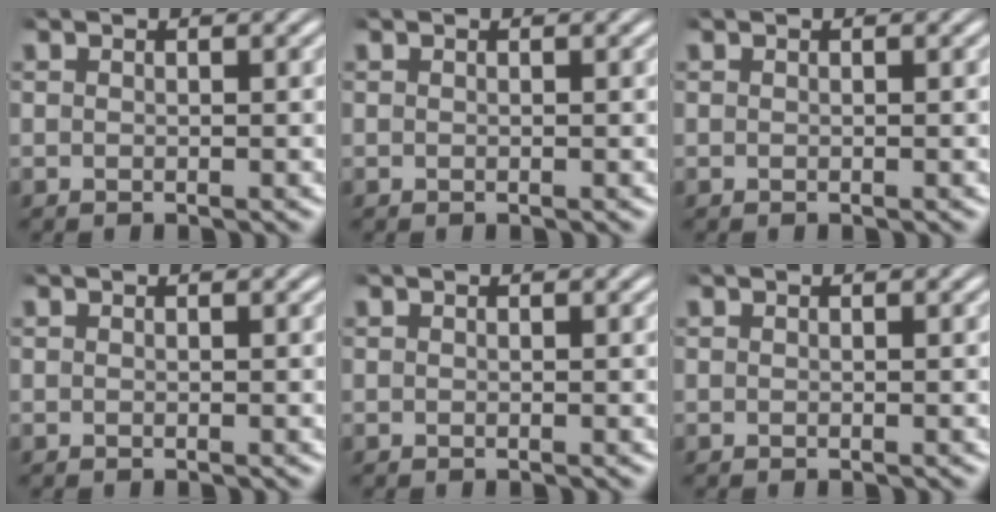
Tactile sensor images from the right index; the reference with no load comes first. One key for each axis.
{"total": 0.0}
{"total": 0.0}
{"total": 0.0}
{"total": 0.0}
{"total": 0.0}